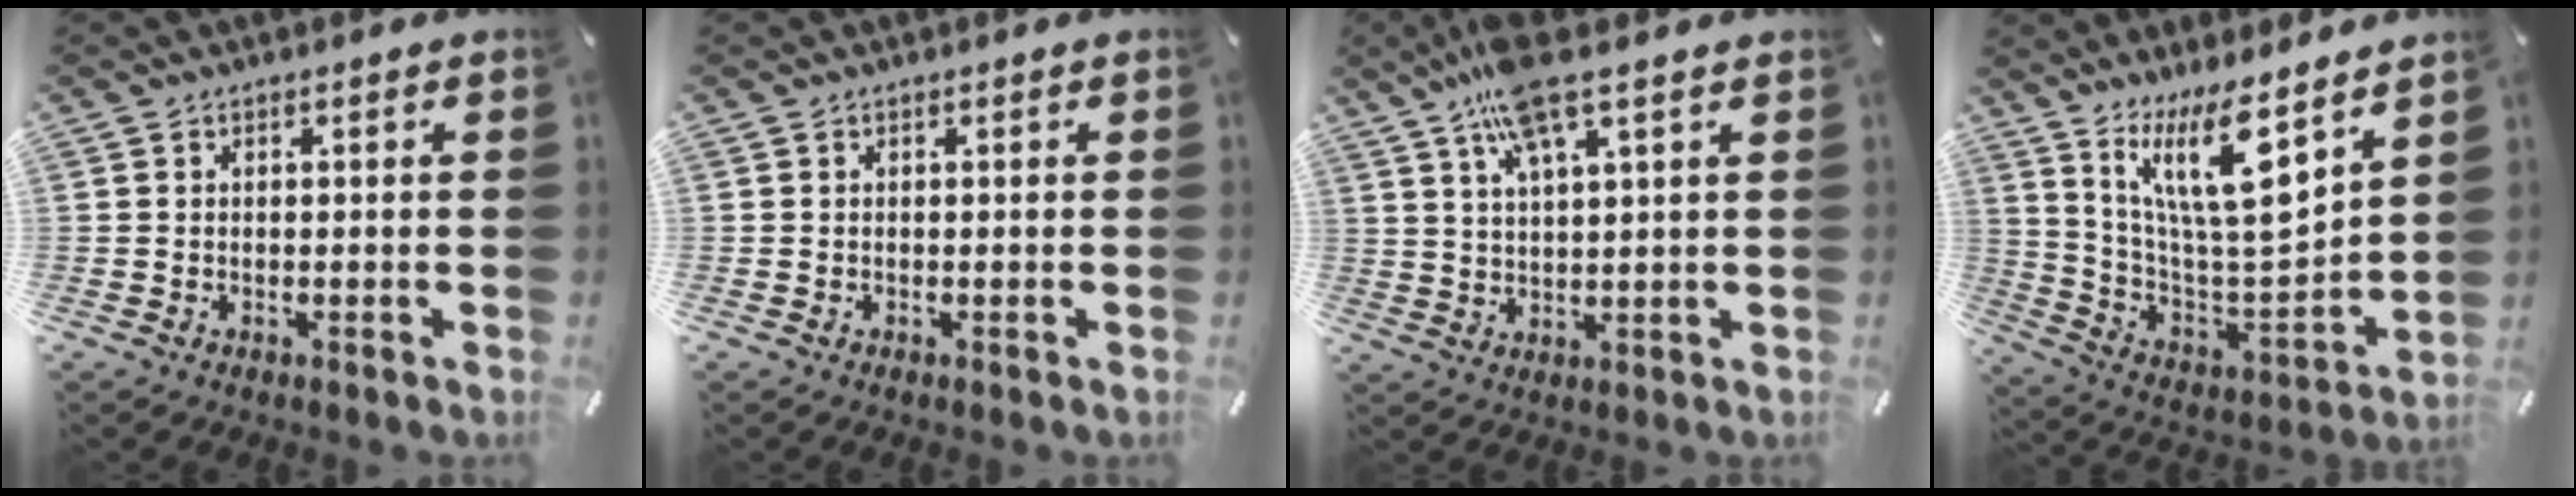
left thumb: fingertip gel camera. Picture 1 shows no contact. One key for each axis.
{"total": 0.0}
{"total": 10.3, "fx": 6.6, "fy": 2.5, "fz": 7.5, "tx": -0.150, "ty": -0.012, "tz": 0.119}
{"total": 16.9, "fx": 10.8, "fy": 4.1, "fz": 12.3, "tx": -0.227, "ty": -0.074, "tz": 0.178}